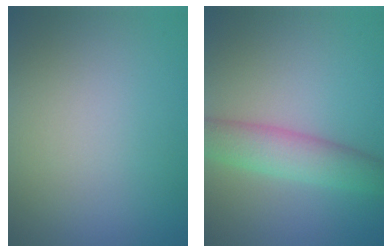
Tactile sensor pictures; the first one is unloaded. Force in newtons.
{"total": 4.4, "press": 4.4, "slide": 0.1}